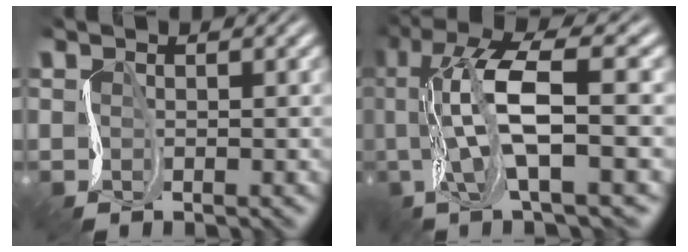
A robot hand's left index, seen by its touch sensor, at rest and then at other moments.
{"total": 8.7, "force": [-1.1, 1.8, 8.4], "torque": [-0.152, -0.008, -0.016]}